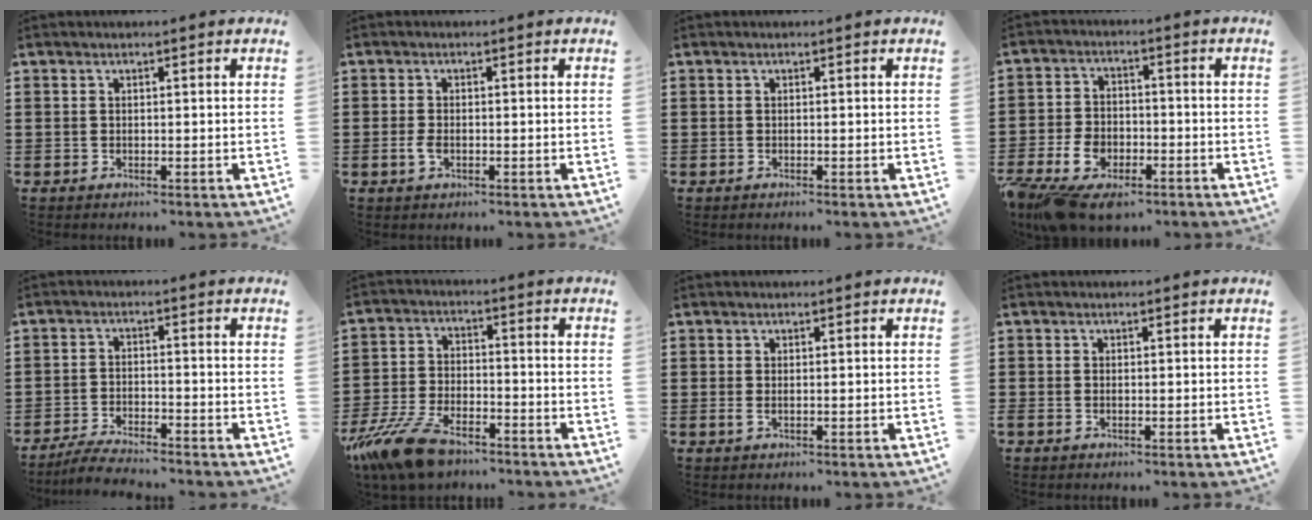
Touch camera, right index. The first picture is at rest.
{"total": 2.0, "force": [-0.7, 1.0, 1.6], "torque": [-0.045, -0.007, -0.017]}
{"total": 0.0}
{"total": 6.6, "force": [-4.3, 3.7, 3.4], "torque": [-0.092, 0.002, -0.088]}
{"total": 3.8, "force": [-3.7, 0.0, 0.8], "torque": [-0.018, 0.001, -0.074]}
{"total": 10.6, "force": [-8.1, 3.5, 5.7], "torque": [-0.139, 0.018, -0.160]}
{"total": 0.7, "force": [-0.1, 0.2, 0.7], "torque": [-0.015, -0.001, 0.000]}
{"total": 0.0}